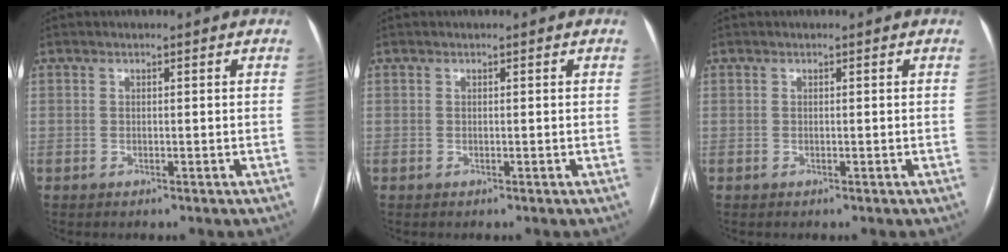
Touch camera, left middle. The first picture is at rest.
{"total": 0.0}
{"total": 0.0}